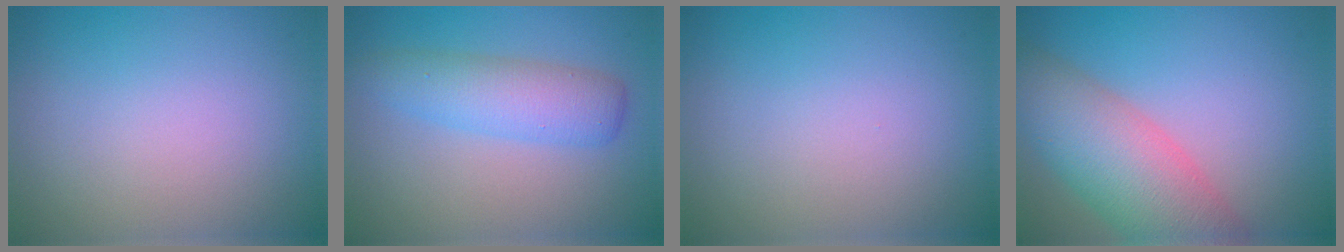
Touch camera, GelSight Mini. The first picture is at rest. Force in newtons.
{"total": 4.1, "press": 4.1, "slide": 0.2}
{"total": 0.0}
{"total": 8.3, "press": 8.3, "slide": 0.4}